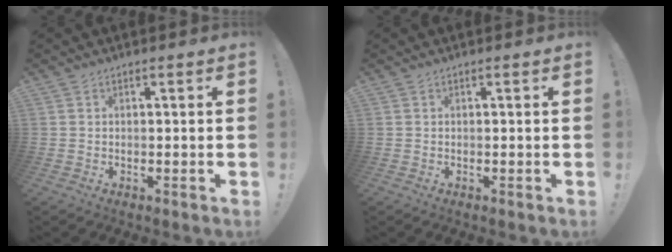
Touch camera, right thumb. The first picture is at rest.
{"total": 0.0}